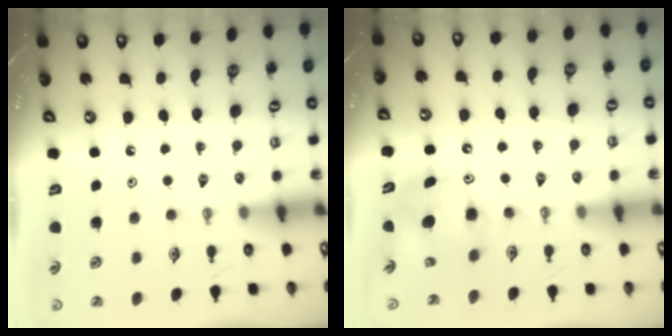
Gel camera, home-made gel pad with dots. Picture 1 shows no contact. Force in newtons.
{"total": 8.0, "press": 7.9, "slide": 0.5}